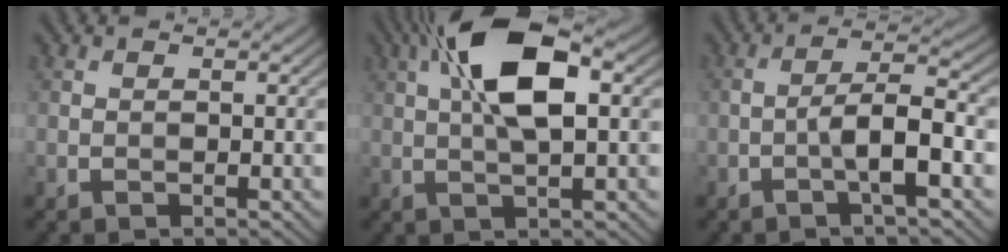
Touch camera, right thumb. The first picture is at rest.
{"total": 11.2, "force": [3.2, 3.9, 9.9], "torque": [-0.185, 0.022, 0.047]}
{"total": 5.5, "force": [-1.9, 1.0, 5.1], "torque": [-0.086, 0.018, -0.041]}